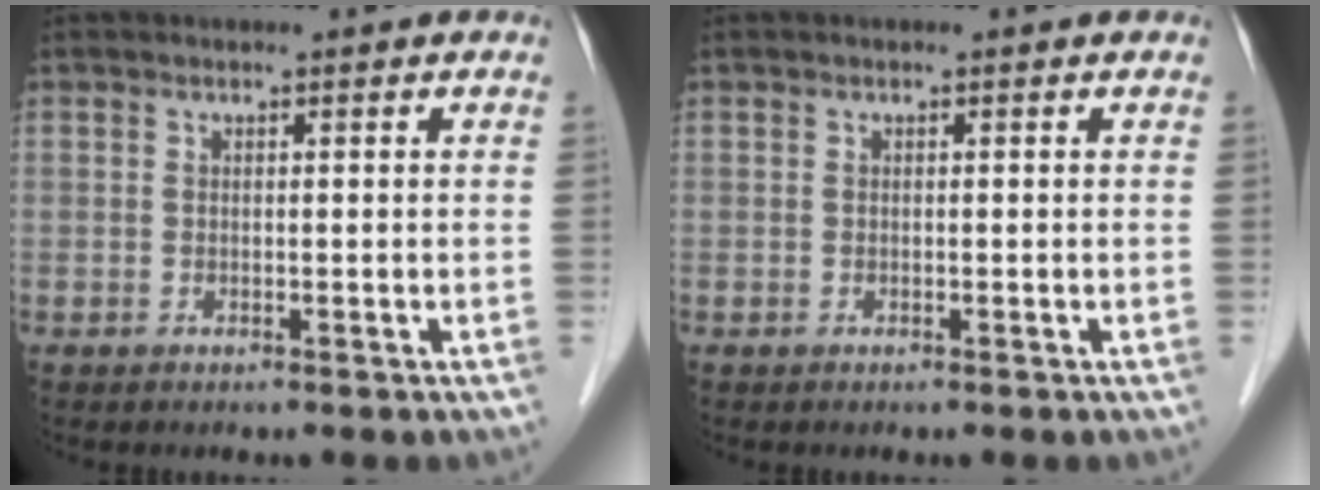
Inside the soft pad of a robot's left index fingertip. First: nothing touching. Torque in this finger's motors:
{"motor_torque": [0.00, 0.00, 0.00, 0.00]}